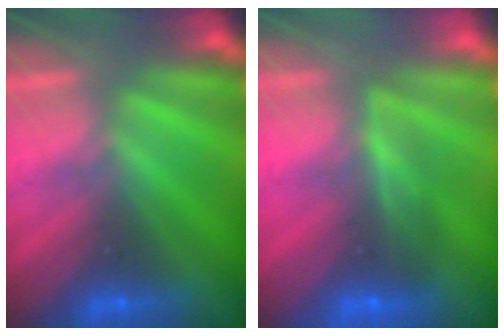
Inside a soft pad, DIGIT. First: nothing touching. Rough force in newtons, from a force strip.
{"total": 1.8}